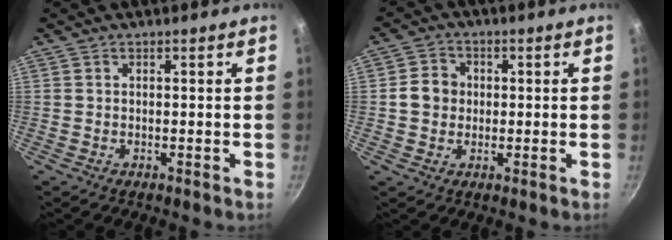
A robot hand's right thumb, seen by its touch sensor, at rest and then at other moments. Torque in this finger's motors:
{"motor_torque": [0.50, 1.04, 0.66, -0.53, 0.07]}